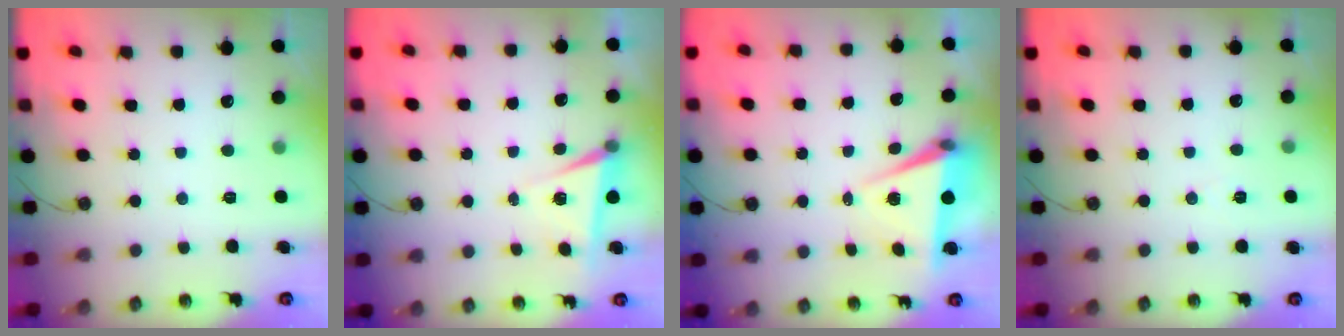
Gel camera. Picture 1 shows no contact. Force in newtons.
{"total": 4.5, "press": 4.0, "slide": 2.1}
{"total": 6.7, "press": 5.2, "slide": 4.2}
{"total": 4.9, "press": 2.4, "slide": 4.3}